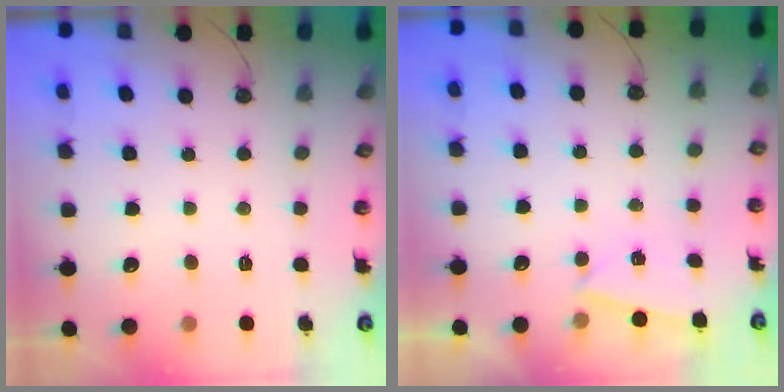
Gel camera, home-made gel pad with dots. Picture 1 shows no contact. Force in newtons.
{"total": 2.9, "press": 2.1, "slide": 2.0}